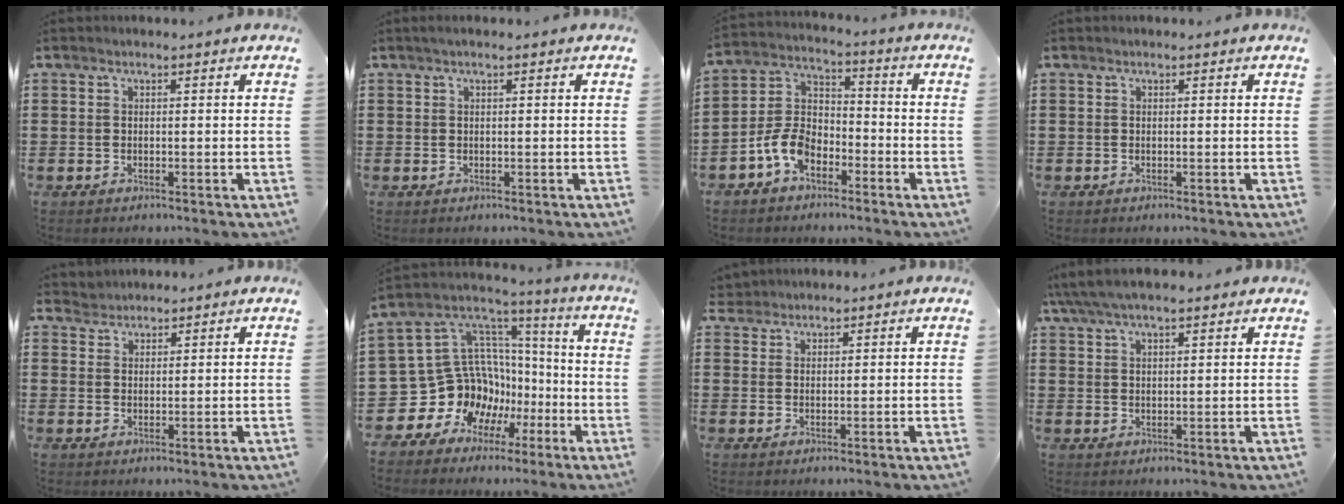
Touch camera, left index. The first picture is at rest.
{"total": 0.6, "force": [0.0, 0.0, 0.6], "torque": [-0.009, -0.002, 0.001]}
{"total": 7.7, "force": [-4.4, 4.6, 4.3], "torque": [-0.117, 0.008, -0.091]}
{"total": 0.0}
{"total": 1.8, "force": [1.7, 0.5, -0.3], "torque": [0.000, 0.002, 0.036]}
{"total": 14.5, "force": [-3.9, 13.2, 4.6], "torque": [-0.148, -0.026, -0.037]}
{"total": 1.6, "force": [1.5, 0.6, -0.1], "torque": [-0.004, 0.003, 0.032]}
{"total": 5.0, "force": [4.0, 1.2, 2.7], "torque": [-0.062, 0.000, 0.074]}